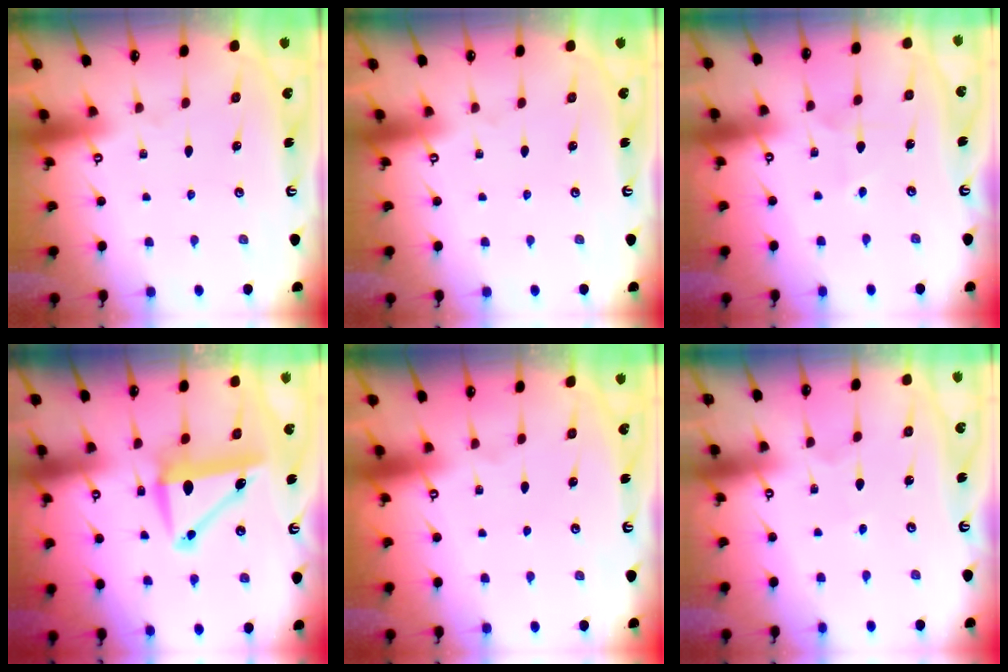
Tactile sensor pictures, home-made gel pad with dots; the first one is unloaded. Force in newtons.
{"total": 0.0}
{"total": 3.7, "press": 3.7, "slide": 0.3}
{"total": 9.6, "press": 9.5, "slide": 1.4}
{"total": 0.0}
{"total": 2.3, "press": 2.2, "slide": 0.2}